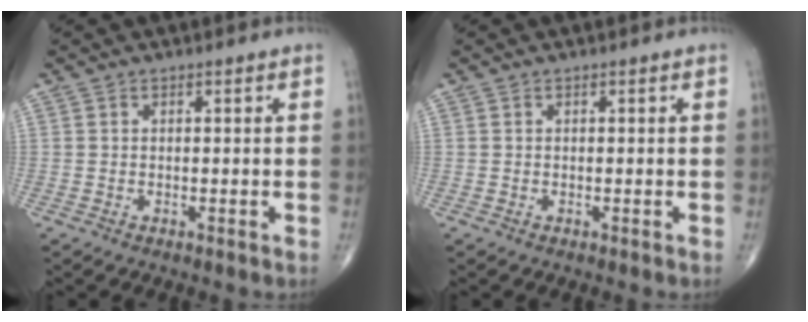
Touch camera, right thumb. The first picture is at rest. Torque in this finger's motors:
{"motor_torque": [0.00, 0.00, 0.21, 0.21, 0.05]}